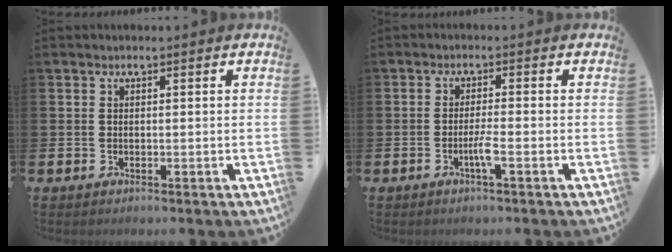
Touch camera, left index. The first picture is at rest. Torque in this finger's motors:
{"motor_torque": [0.40, 0.42, 0.00, 0.06]}